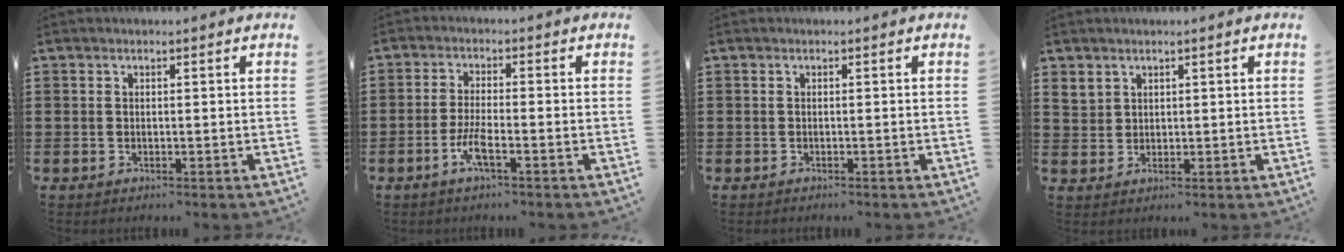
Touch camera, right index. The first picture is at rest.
{"total": 4.0, "force": [-2.0, 0.5, 3.5], "torque": [-0.078, -0.006, -0.041]}
{"total": 0.0}
{"total": 2.3, "force": [1.7, 1.5, 0.1], "torque": [-0.009, 0.006, 0.035]}